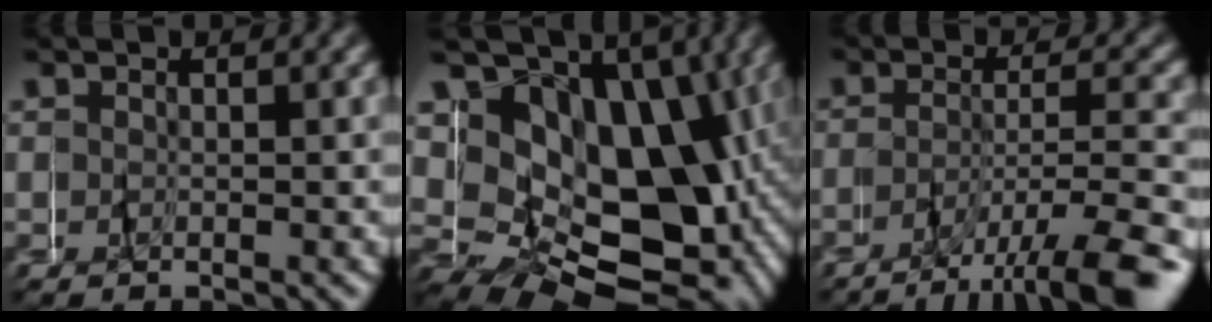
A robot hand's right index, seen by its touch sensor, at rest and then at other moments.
{"total": 18.5, "force": [-0.3, 13.2, 13.0], "torque": [-0.234, -0.024, -0.004]}
{"total": 6.9, "force": [-5.4, 0.6, 4.2], "torque": [-0.067, -0.014, -0.088]}